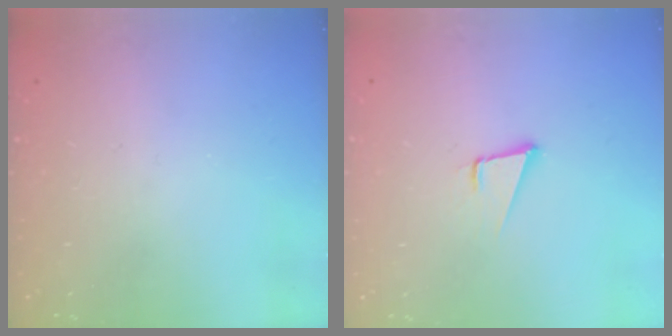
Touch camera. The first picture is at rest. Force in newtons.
{"total": 3.4, "press": 2.5, "slide": 2.2}